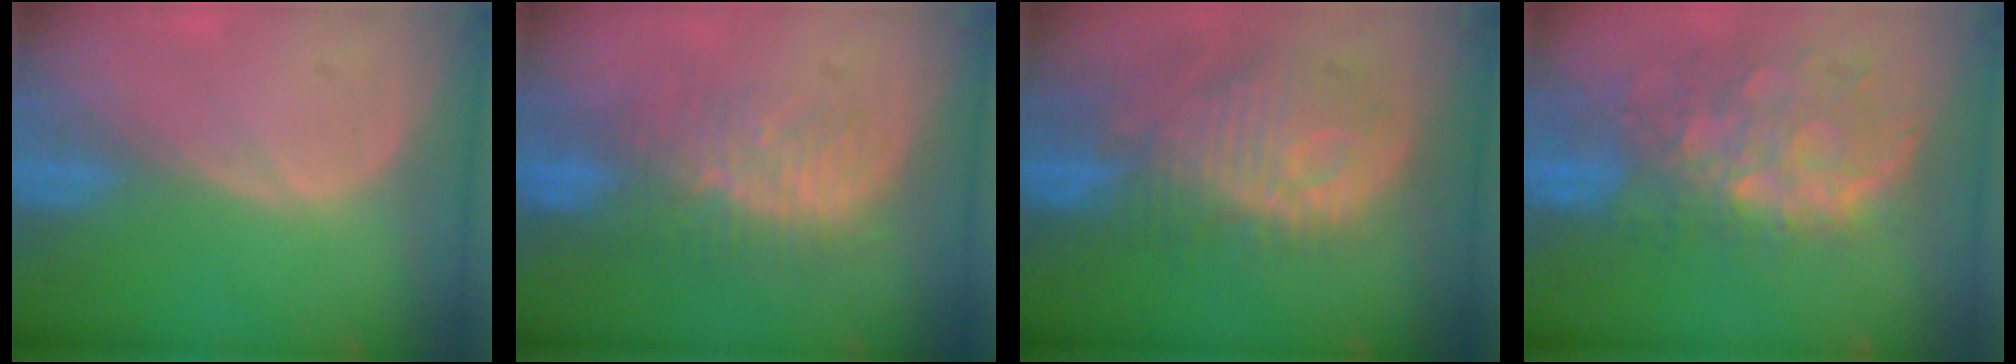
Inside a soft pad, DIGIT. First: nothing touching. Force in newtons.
{"total": 9.2, "press": 8.3, "slide": 4.0}
{"total": 12.2, "press": 10.9, "slide": 5.4}
{"total": 10.9, "press": 9.5, "slide": 5.2}